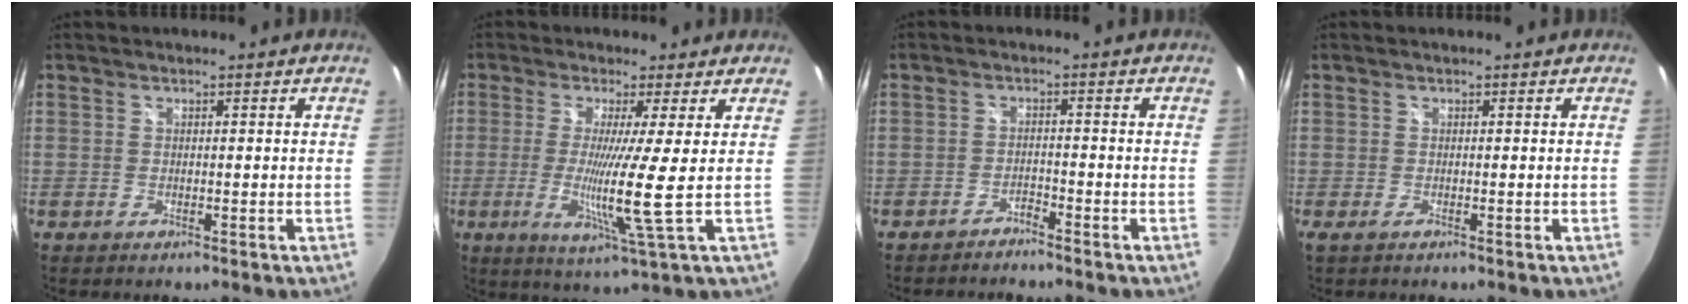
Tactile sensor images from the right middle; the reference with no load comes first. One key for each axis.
{"total": 9.0, "fx": -0.3, "fy": -2.2, "fz": 8.7, "tx": -0.160, "ty": -0.025, "tz": -0.014}
{"total": 2.3, "fx": -2.2, "fy": 0.3, "fz": 0.3, "tx": -0.017, "ty": -0.001, "tz": -0.037}
{"total": 0.7, "fx": -0.4, "fy": 0.0, "fz": 0.5, "tx": -0.011, "ty": 0.000, "tz": -0.007}